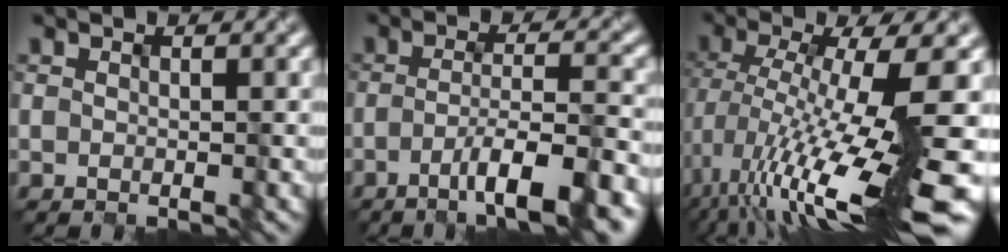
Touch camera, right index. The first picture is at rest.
{"total": 6.7, "force": [-3.1, 1.3, 5.8], "torque": [-0.084, 0.004, -0.054]}
{"total": 13.9, "force": [-4.1, 3.1, 12.9], "torque": [-0.234, -0.012, -0.054]}